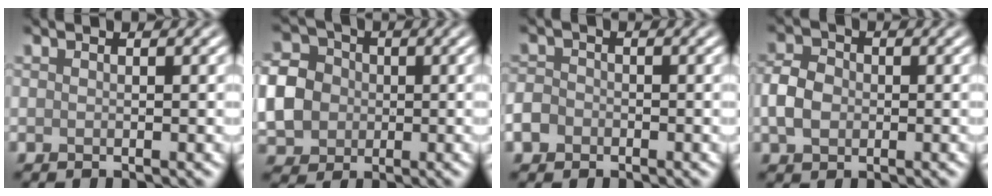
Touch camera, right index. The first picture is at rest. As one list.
[{"total": 6.6, "force": [-0.5, 5.8, 3.2], "torque": [-0.073, 0.005, -0.018]}, {"total": 2.3, "force": [-1.1, 1.8, 0.8], "torque": [-0.012, -0.001, -0.026]}, {"total": 3.4, "force": [-0.4, 2.7, 2.0], "torque": [-0.044, 0.002, -0.015]}]